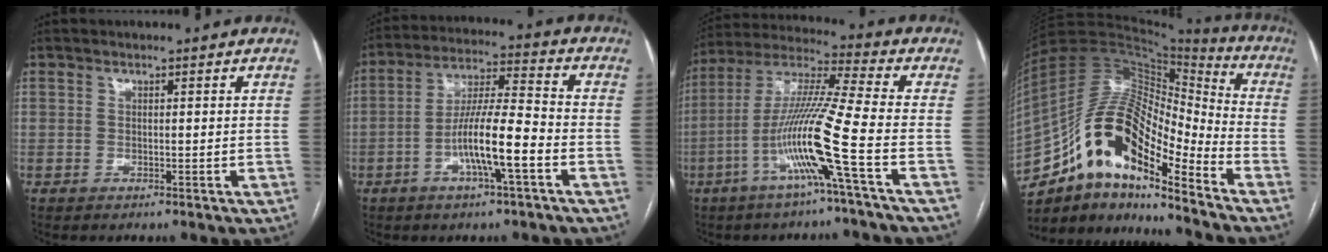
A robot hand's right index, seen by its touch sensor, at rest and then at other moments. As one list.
[{"total": 10.7, "force": [-3.9, 0.9, 9.9], "torque": [-0.190, 0.009, -0.070]}, {"total": 13.9, "force": [-5.1, -2.0, 12.8], "torque": [-0.252, -0.004, -0.104]}, {"total": 18.5, "force": [-11.2, 5.5, 13.7], "torque": [-0.252, 0.038, -0.190]}]